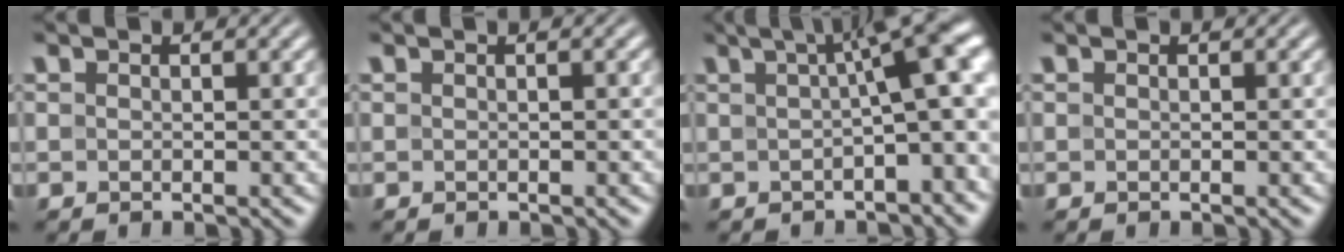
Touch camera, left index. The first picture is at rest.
{"total": 0.6, "force": [0.0, 0.1, 0.5], "torque": [-0.006, 0.005, 0.000]}
{"total": 9.5, "force": [1.3, 2.5, 9.1], "torque": [-0.101, 0.029, 0.011]}
{"total": 0.0}